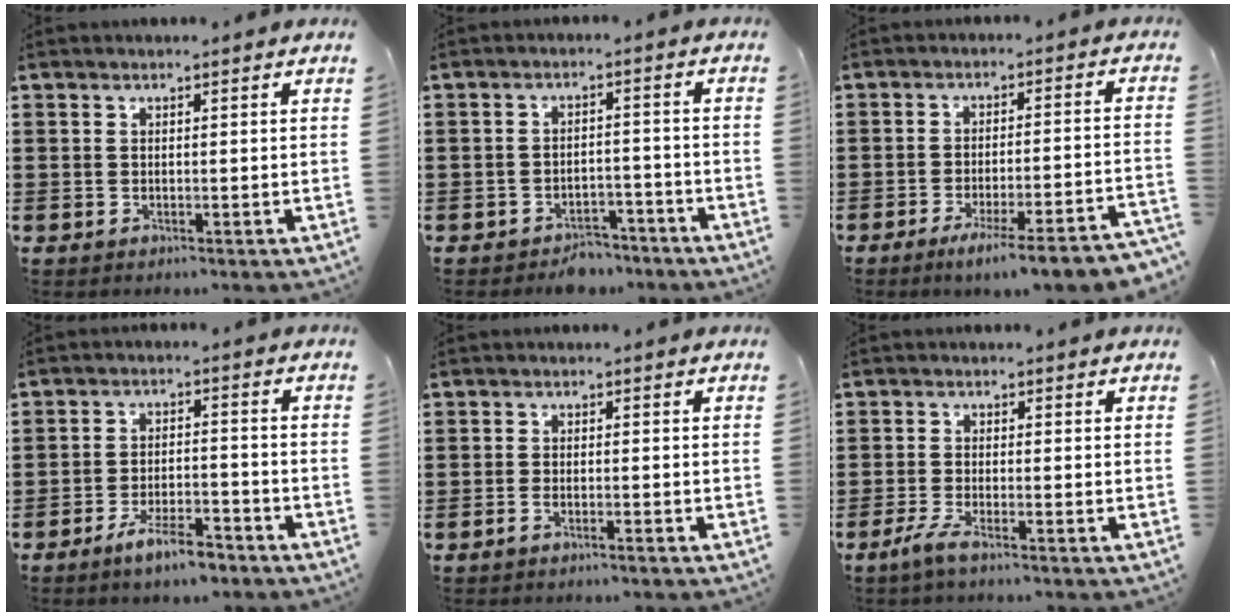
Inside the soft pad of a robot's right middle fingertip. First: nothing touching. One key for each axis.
{"total": 3.4, "fx": -3.3, "fy": 0.8, "fz": 0.2, "tx": -0.011, "ty": 0.003, "tz": -0.068}
{"total": 6.2, "fx": -4.8, "fy": -0.4, "fz": 3.9, "tx": -0.060, "ty": -0.013, "tz": -0.083}
{"total": 6.0, "fx": -4.7, "fy": 1.1, "fz": 3.5, "tx": -0.069, "ty": 0.000, "tz": -0.087}
{"total": 1.2, "fx": -0.9, "fy": 0.1, "fz": 0.8, "tx": -0.015, "ty": -0.002, "tz": -0.017}
{"total": 2.6, "fx": -1.6, "fy": 0.0, "fz": 2.1, "tx": -0.051, "ty": -0.009, "tz": -0.032}